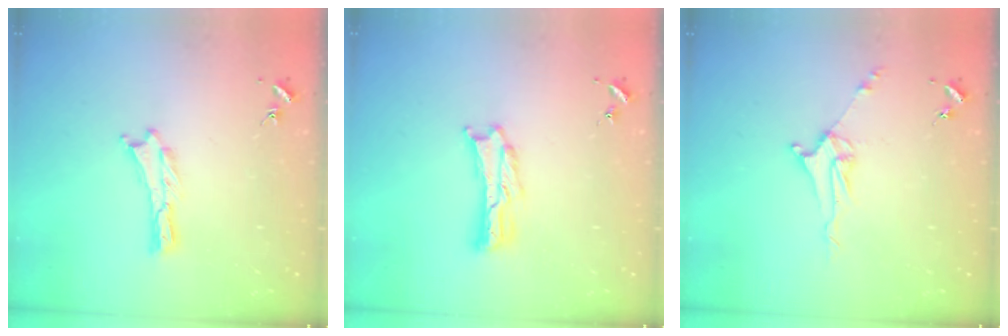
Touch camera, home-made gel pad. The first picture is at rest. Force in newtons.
{"total": 1.6, "press": 1.6, "slide": 0.3}
{"total": 5.1, "press": 5.1, "slide": 0.6}